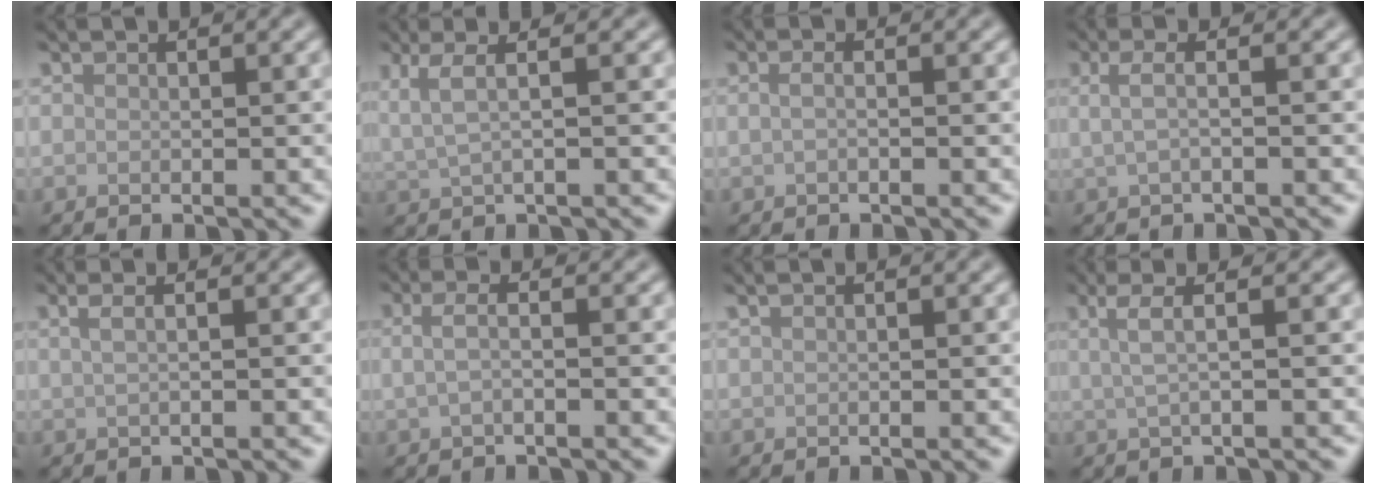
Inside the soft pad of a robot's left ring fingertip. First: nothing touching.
{"total": 2.8, "force": [1.2, 0.7, 2.4], "torque": [-0.049, 0.000, 0.019]}
{"total": 0.9, "force": [0.0, 0.3, 0.8], "torque": [-0.020, -0.005, -0.005]}
{"total": 2.1, "force": [0.1, 0.8, 2.0], "torque": [-0.039, 0.001, -0.001]}
{"total": 3.2, "force": [1.3, 1.6, 2.4], "torque": [-0.028, 0.011, -0.006]}
{"total": 1.8, "force": [-0.1, 0.6, 1.7], "torque": [-0.035, 0.000, -0.005]}
{"total": 1.1, "force": [0.6, 0.5, 0.8], "torque": [-0.013, 0.005, 0.006]}
{"total": 2.9, "force": [0.8, 0.8, 2.7], "torque": [-0.043, 0.002, 0.009]}